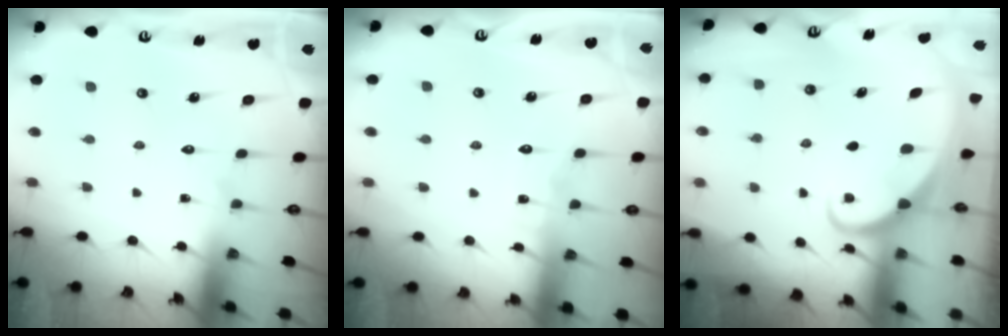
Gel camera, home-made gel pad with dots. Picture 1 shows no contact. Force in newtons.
{"total": 2.8, "press": 2.8, "slide": 0.2}
{"total": 2.4, "press": 2.4, "slide": 0.2}